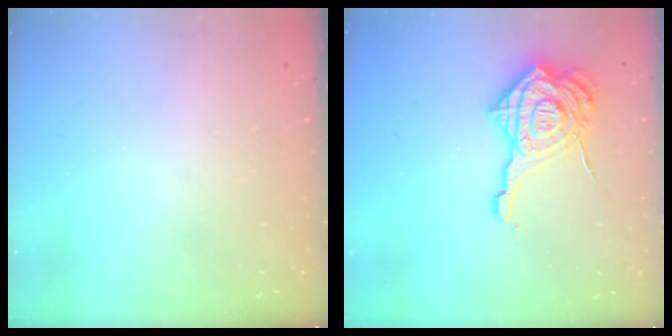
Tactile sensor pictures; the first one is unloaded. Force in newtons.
{"total": 18.9, "press": 18.8, "slide": 1.9}